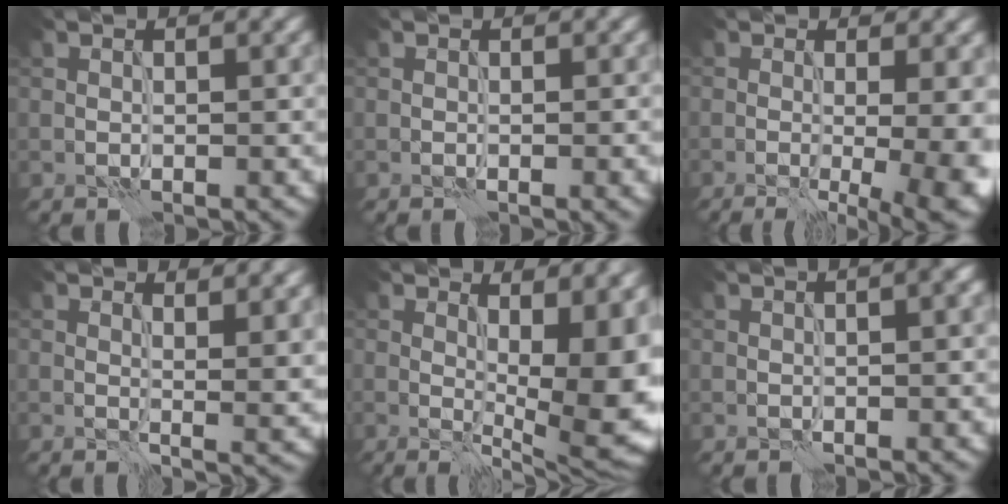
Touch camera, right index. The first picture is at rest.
{"total": 0.7, "force": [-0.1, 0.2, 0.6], "torque": [-0.002, 0.001, -0.004]}
{"total": 10.4, "force": [-0.9, 4.7, 9.2], "torque": [-0.043, 0.010, -0.007]}
{"total": 4.9, "force": [2.7, 2.0, 3.6], "torque": [-0.025, 0.004, 0.034]}
{"total": 11.0, "force": [1.1, 4.2, 10.1], "torque": [-0.094, 0.006, 0.019]}
{"total": 3.6, "force": [0.8, 1.2, 3.3], "torque": [-0.023, 0.012, 0.001]}